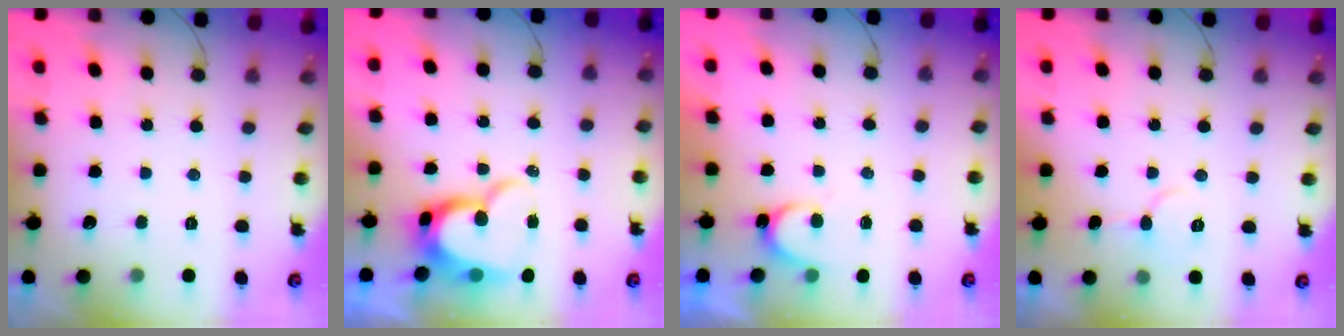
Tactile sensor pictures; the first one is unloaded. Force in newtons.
{"total": 12.6, "press": 12.5, "slide": 1.4}
{"total": 5.6, "press": 5.6, "slide": 0.4}
{"total": 5.6, "press": 5.6, "slide": 0.2}